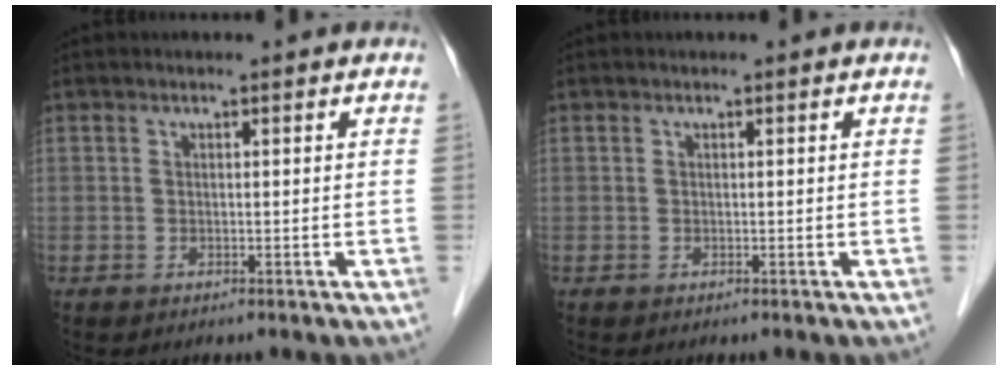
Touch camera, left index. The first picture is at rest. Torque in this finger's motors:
{"motor_torque": [0.00, 0.00, 0.00, 0.00]}